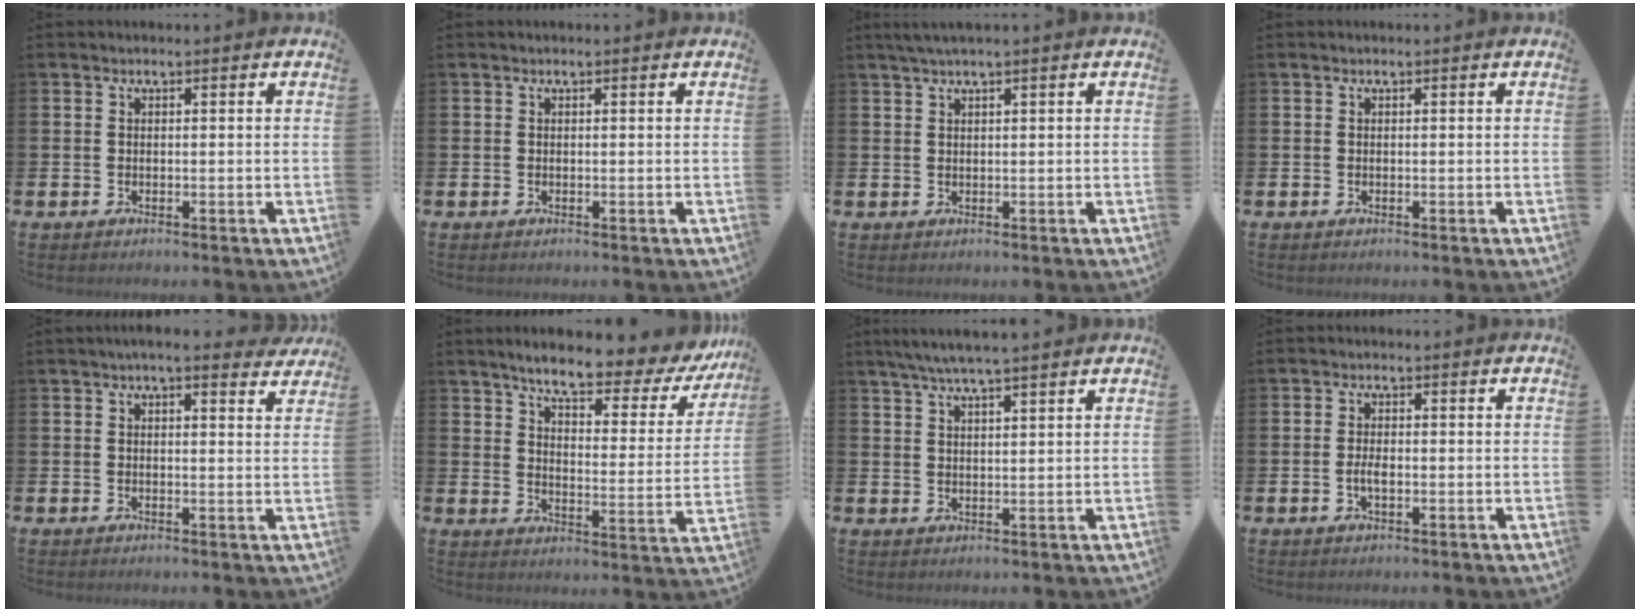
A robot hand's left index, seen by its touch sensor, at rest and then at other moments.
{"total": 0.0}
{"total": 1.7, "force": [1.3, -0.1, 1.2], "torque": [-0.031, 0.005, 0.025]}
{"total": 0.0}
{"total": 3.2, "force": [2.9, 0.4, 1.3], "torque": [-0.024, -0.011, 0.049]}
{"total": 7.5, "force": [6.6, 1.4, 3.4], "torque": [-0.084, -0.044, 0.107]}
{"total": 4.4, "force": [4.0, -0.1, 1.9], "torque": [-0.047, -0.005, 0.072]}
{"total": 1.9, "force": [-0.4, 0.9, 1.6], "torque": [-0.028, 0.001, -0.009]}